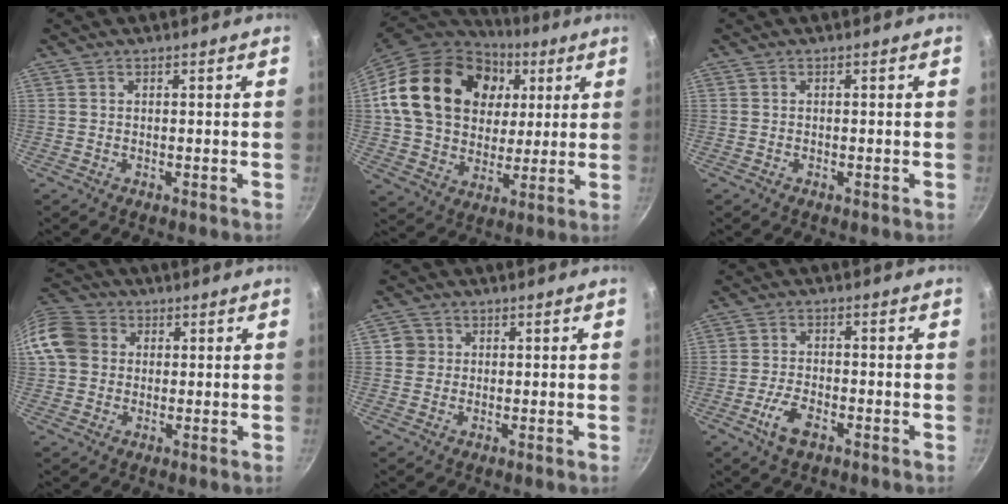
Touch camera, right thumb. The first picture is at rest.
{"total": 26.0, "force": [6.8, 19.6, 15.7], "torque": [-0.257, 0.010, 0.118]}
{"total": 0.0}
{"total": 12.3, "force": [1.7, 10.7, 6.0], "torque": [-0.112, 0.025, 0.018]}
{"total": 2.8, "force": [0.3, 2.8, 0.5], "torque": [0.010, 0.007, 0.000]}
{"total": 5.6, "force": [-2.8, 2.6, 4.1], "torque": [-0.081, 0.014, -0.054]}